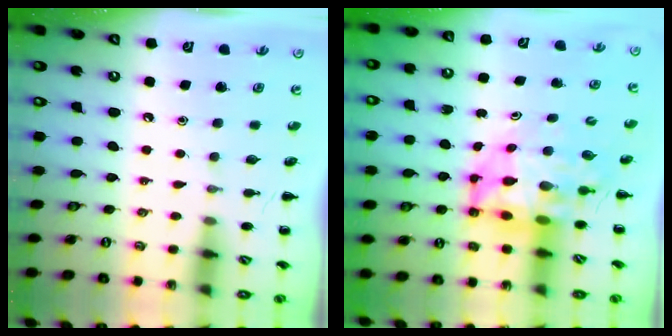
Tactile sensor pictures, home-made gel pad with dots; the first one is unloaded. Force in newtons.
{"total": 8.0, "press": 7.6, "slide": 2.3}